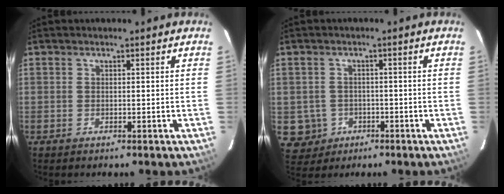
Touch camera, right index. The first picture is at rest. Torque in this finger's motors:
{"motor_torque": [-0.22, 0.08, -0.89, -0.21]}